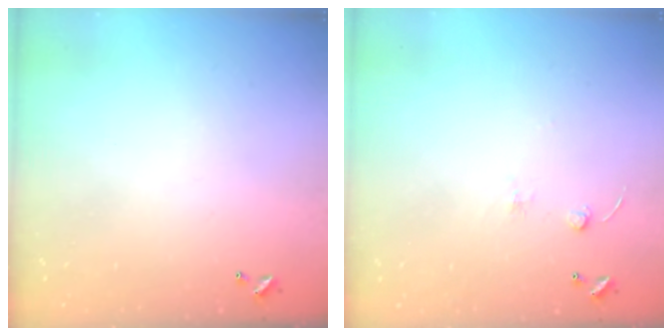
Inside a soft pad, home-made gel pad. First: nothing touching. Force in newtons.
{"total": 2.5, "press": 2.4, "slide": 0.8}